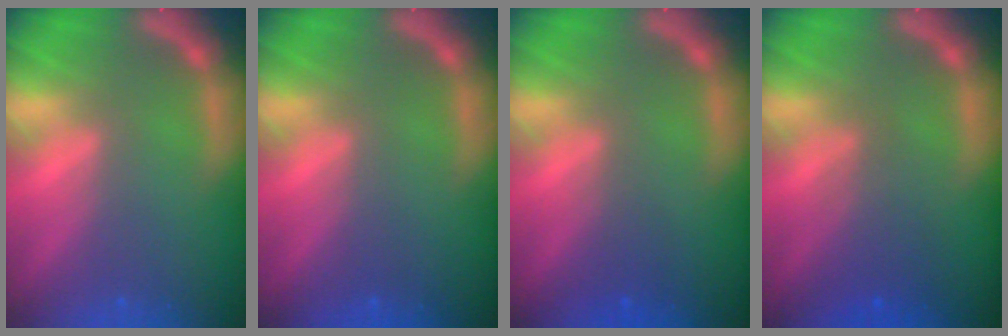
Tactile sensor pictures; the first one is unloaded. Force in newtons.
{"total": 0.0}
{"total": 1.5}
{"total": 3.0}